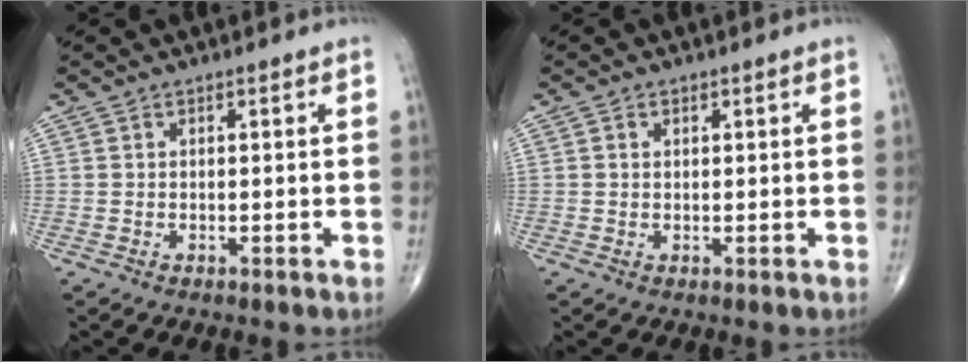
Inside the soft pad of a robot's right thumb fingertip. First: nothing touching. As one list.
[{"total": 1.1, "force": [0.3, 0.8, 0.6], "torque": [-0.009, 0.000, 0.005]}]